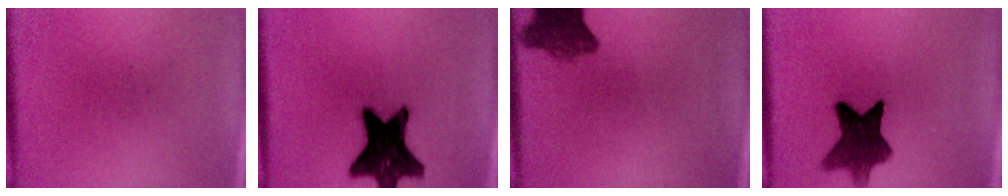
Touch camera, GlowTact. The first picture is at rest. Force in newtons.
{"total": 17.1}
{"total": 7.3}
{"total": 9.9}